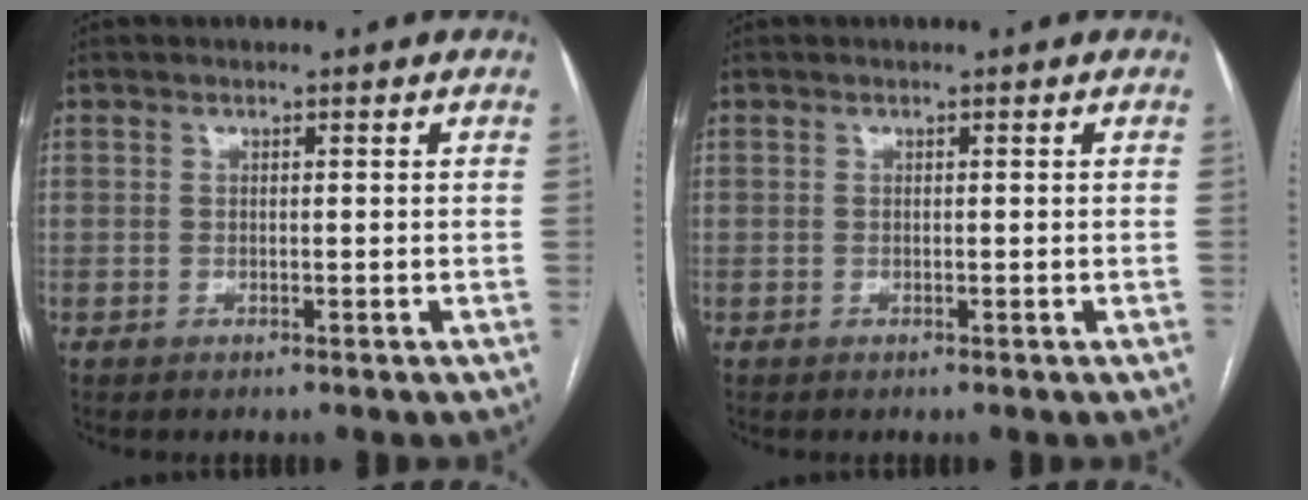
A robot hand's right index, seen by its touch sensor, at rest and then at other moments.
{"total": 0.0}